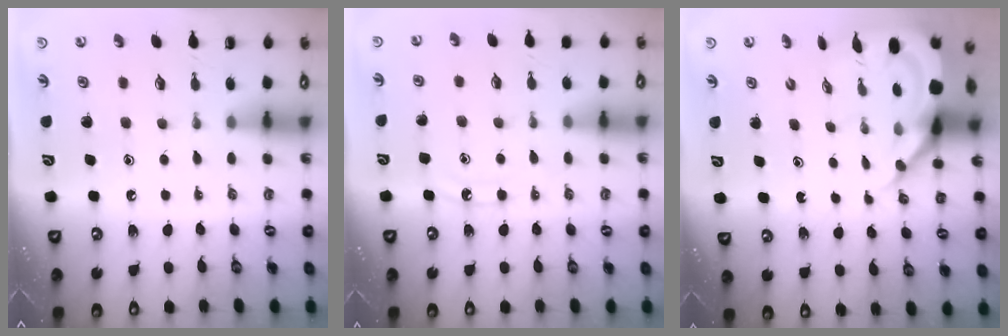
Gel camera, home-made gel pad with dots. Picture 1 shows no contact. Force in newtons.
{"total": 6.8, "press": 6.7, "slide": 0.8}
{"total": 7.7, "press": 7.7, "slide": 0.9}